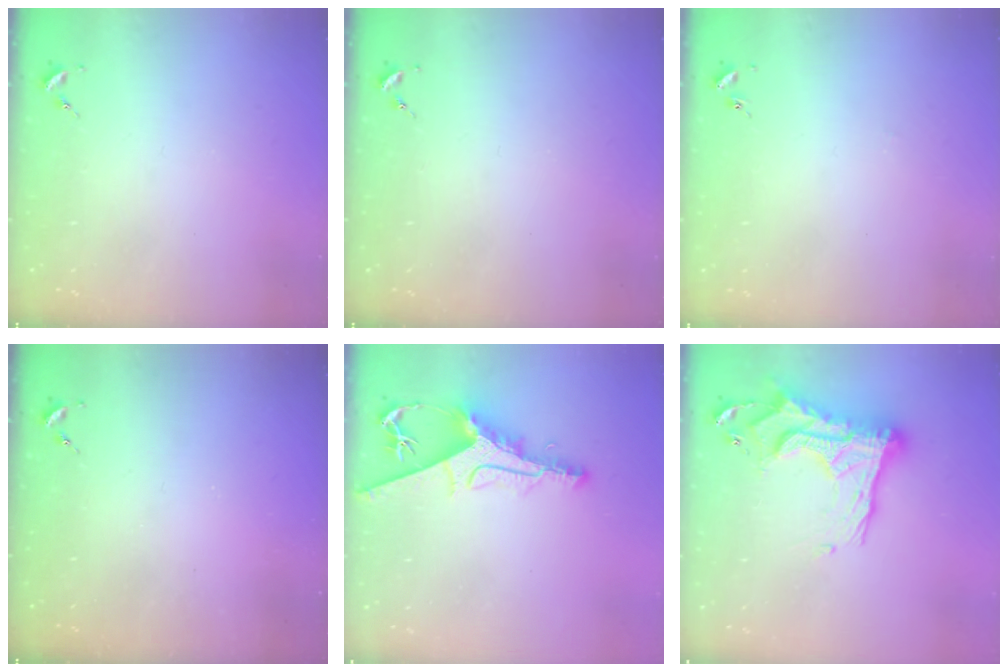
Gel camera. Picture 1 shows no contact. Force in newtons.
{"total": 0.0}
{"total": 1.1, "press": 1.1, "slide": 0.2}
{"total": 0.0}
{"total": 10.3, "press": 10.3, "slide": 1.1}
{"total": 24.9, "press": 24.8, "slide": 1.8}